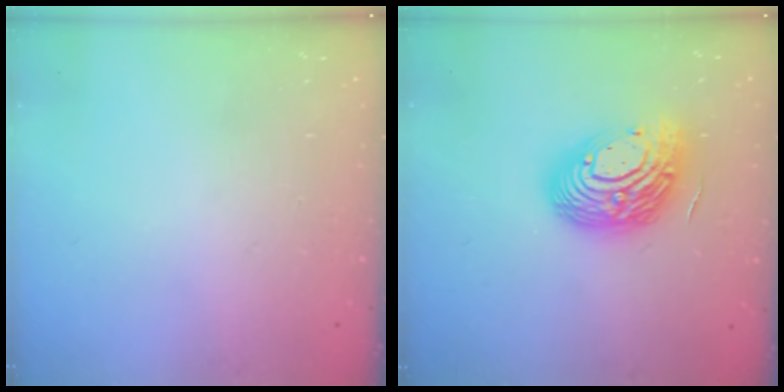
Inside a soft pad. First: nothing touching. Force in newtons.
{"total": 17.0, "press": 16.9, "slide": 1.3}